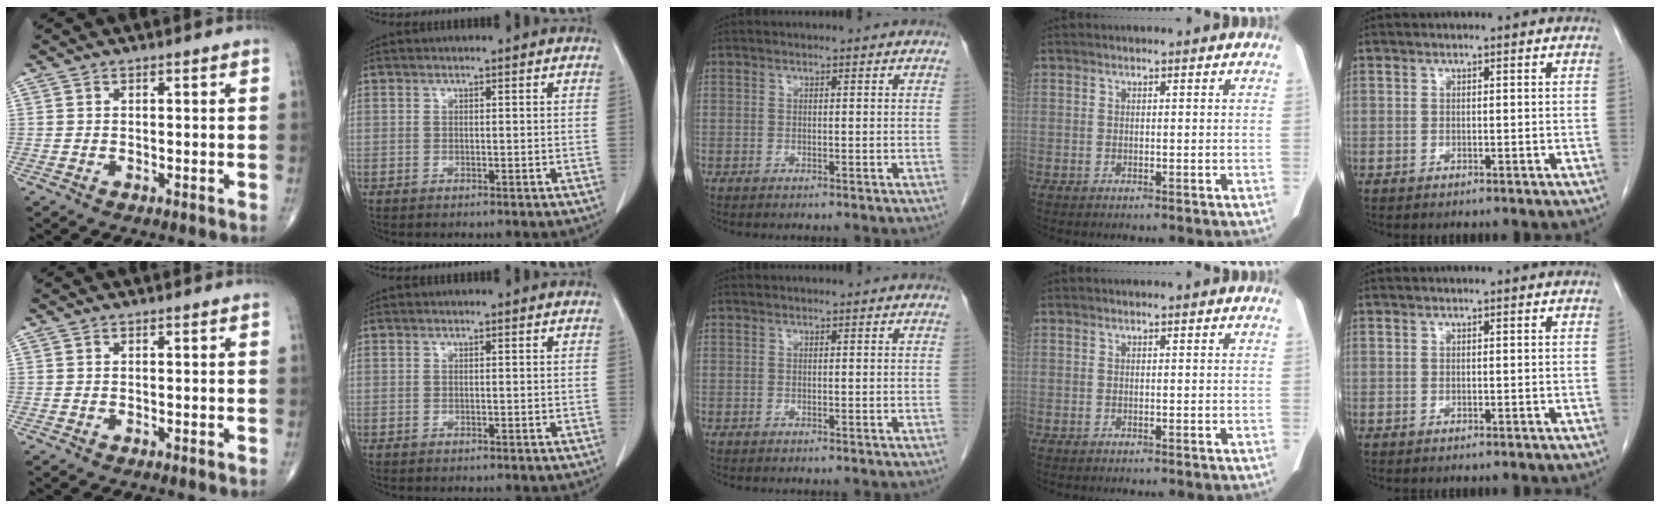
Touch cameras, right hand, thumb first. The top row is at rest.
{}